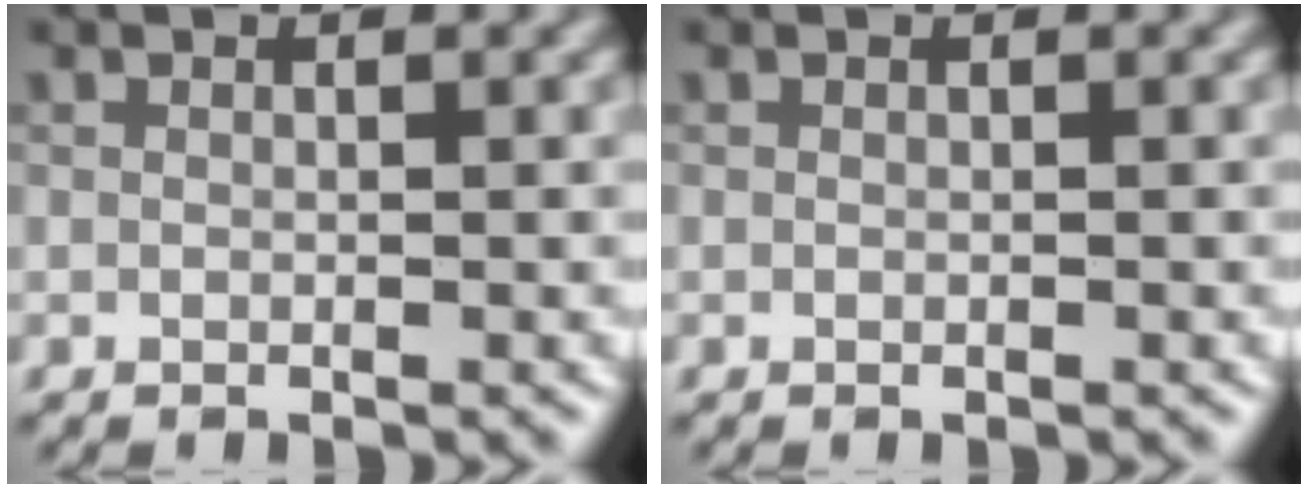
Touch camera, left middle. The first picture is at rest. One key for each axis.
{"total": 0.0}